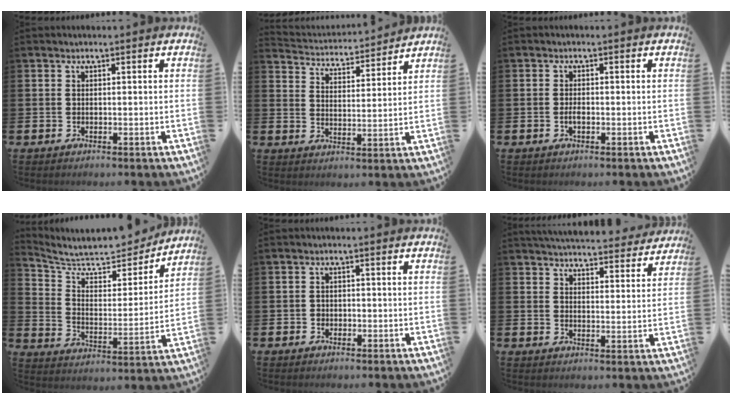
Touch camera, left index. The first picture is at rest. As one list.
[{"total": 3.9, "force": [3.8, 0.7, -0.1], "torque": [-0.020, -0.036, 0.062]}, {"total": 1.2, "force": [-0.4, 0.5, 1.0], "torque": [-0.017, 0.000, -0.009]}, {"total": 8.2, "force": [7.5, 2.5, 2.3], "torque": [-0.072, -0.065, 0.125]}, {"total": 1.1, "force": [-0.4, 1.0, 0.1], "torque": [-0.003, 0.006, -0.012]}, {"total": 5.6, "force": [5.6, 0.6, 0.3], "torque": [-0.011, -0.041, 0.097]}]